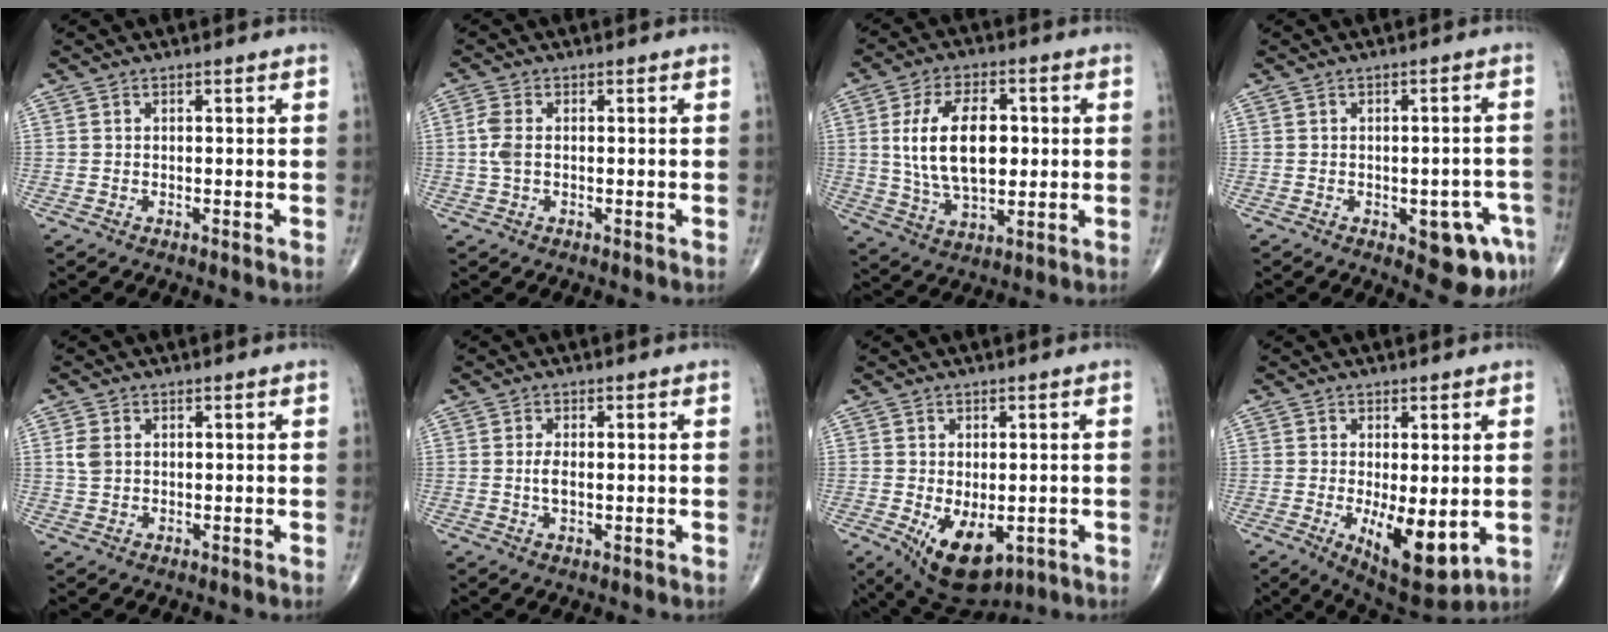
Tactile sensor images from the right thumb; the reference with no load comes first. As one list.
[{"total": 3.2, "force": [0.0, 1.7, 2.8], "torque": [-0.078, 0.005, -0.002]}, {"total": 15.0, "force": [1.8, 8.2, 12.4], "torque": [-0.211, -0.001, 0.037]}, {"total": 8.1, "force": [-3.5, 3.4, 6.5], "torque": [-0.053, 0.011, -0.035]}, {"total": 2.8, "force": [0.6, 1.9, 1.9], "torque": [-0.043, 0.002, 0.015]}, {"total": 2.6, "force": [0.1, 1.1, 2.3], "torque": [-0.048, -0.004, 0.000]}, {"total": 10.2, "force": [-3.2, 5.7, 7.9], "torque": [-0.110, -0.011, -0.030]}, {"total": 10.7, "force": [-2.0, 4.3, 9.5], "torque": [-0.134, -0.027, -0.016]}]